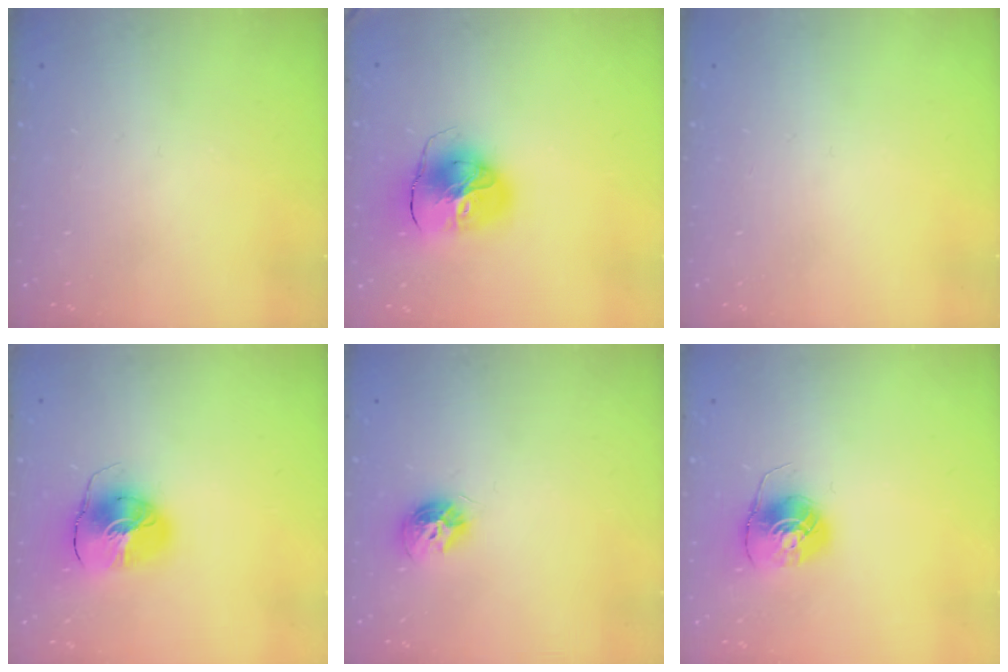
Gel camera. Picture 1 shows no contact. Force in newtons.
{"total": 12.3, "press": 12.2, "slide": 1.6}
{"total": 0.0}
{"total": 9.3, "press": 9.2, "slide": 1.3}
{"total": 8.9, "press": 8.9, "slide": 0.5}
{"total": 7.9, "press": 7.9, "slide": 0.1}